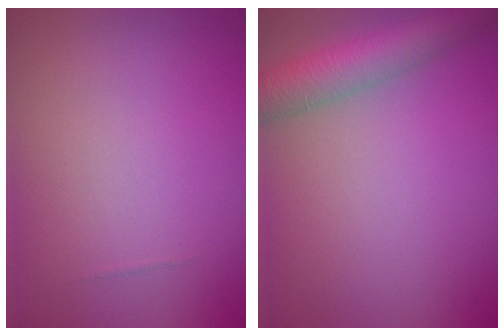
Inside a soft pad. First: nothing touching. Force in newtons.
{"total": 4.9, "press": 4.9, "slide": 0.2}